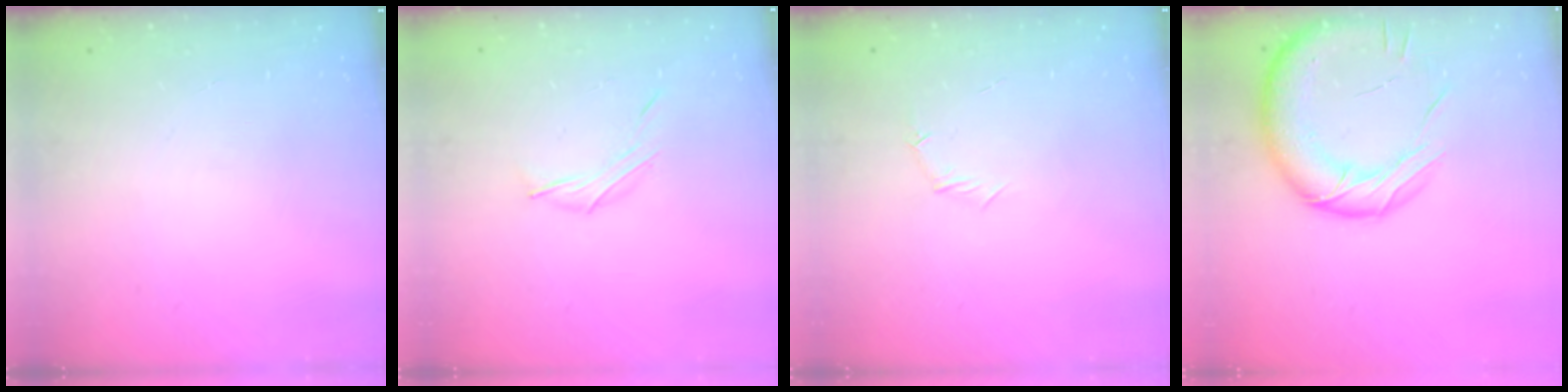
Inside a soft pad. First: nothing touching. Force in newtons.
{"total": 5.2, "press": 5.0, "slide": 1.3}
{"total": 4.7, "press": 4.5, "slide": 1.4}
{"total": 17.3, "press": 17.2, "slide": 1.6}